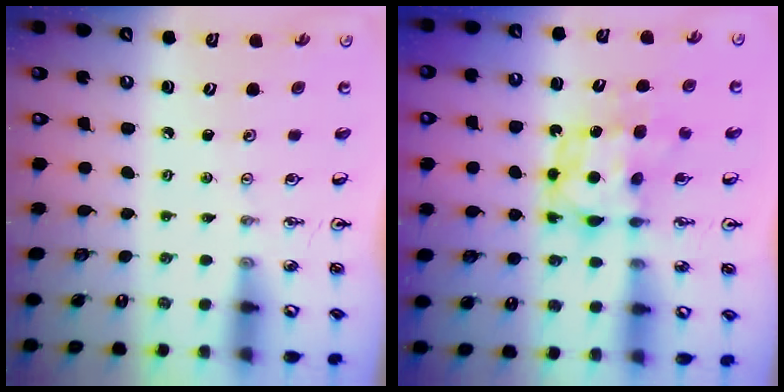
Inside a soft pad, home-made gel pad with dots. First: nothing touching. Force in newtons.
{"total": 6.1, "press": 6.0, "slide": 0.6}